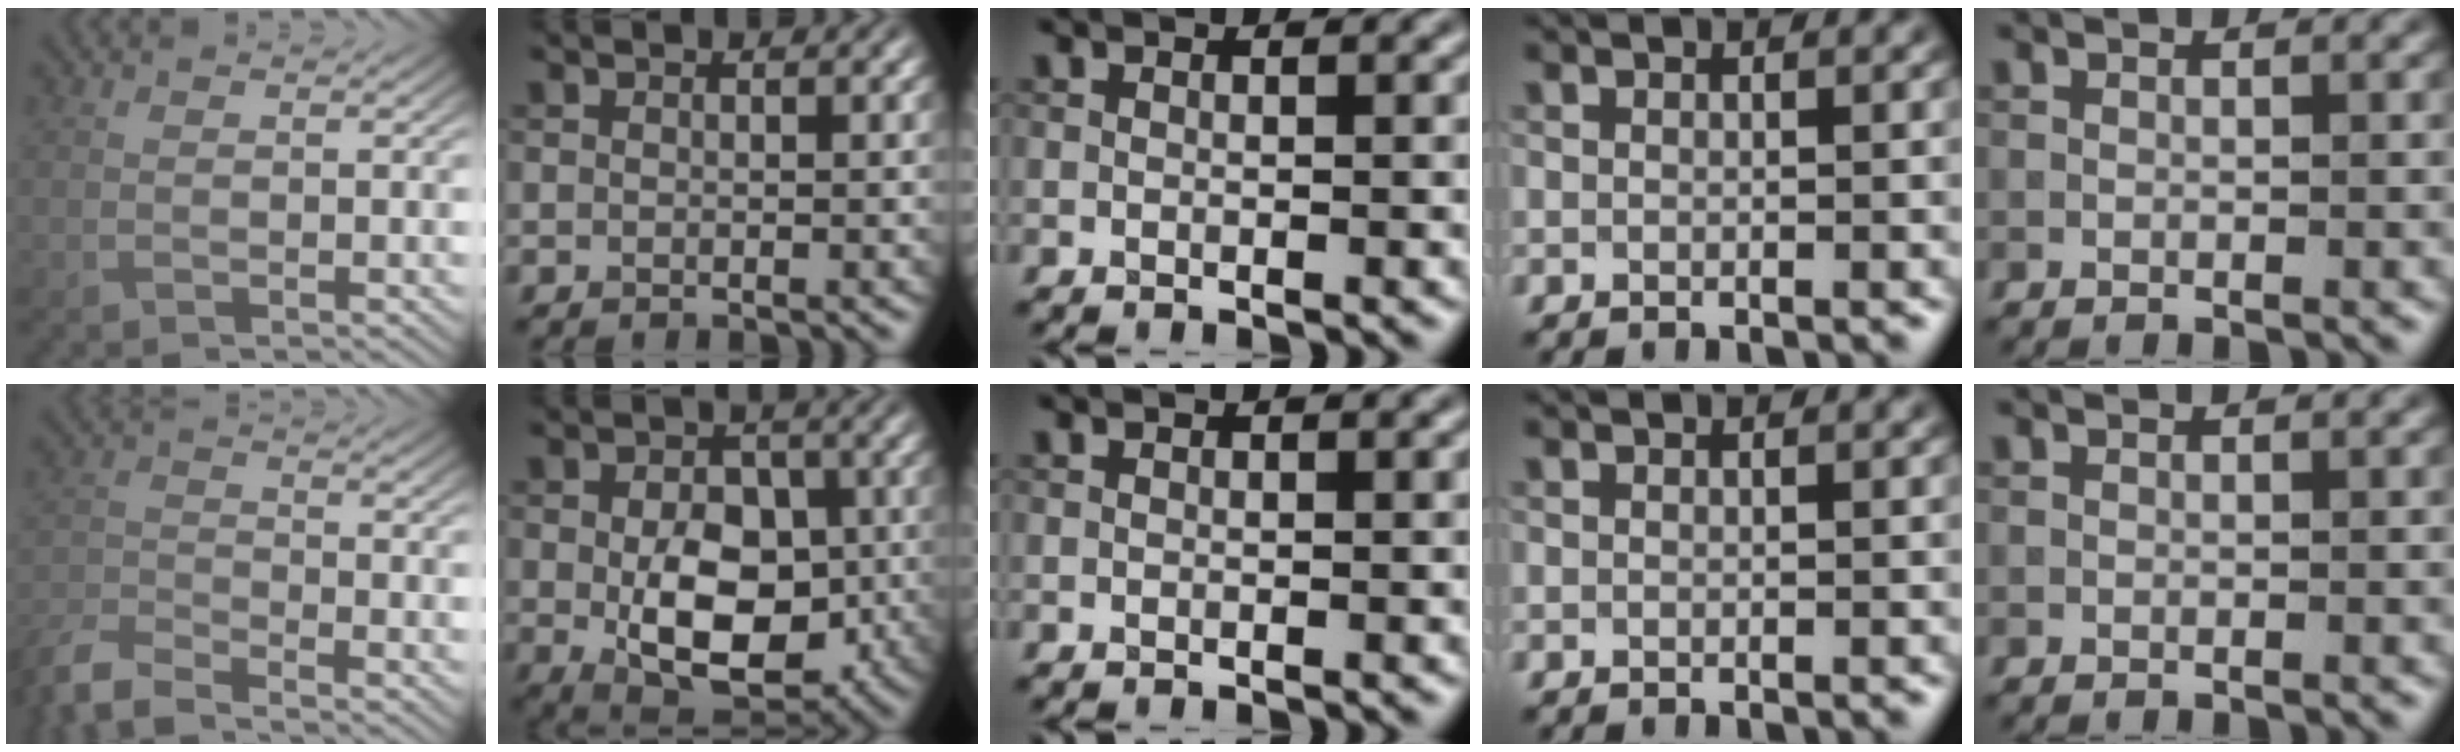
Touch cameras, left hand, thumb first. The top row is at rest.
{"thumb": {"total": 6.7, "force": [-6.2, 1.2, 2.3], "torque": [-0.053, -0.013, -0.131]}, "index": {"total": 8.6, "force": [-1.1, 5.6, 6.5], "torque": [-0.105, -0.015, -0.011]}}